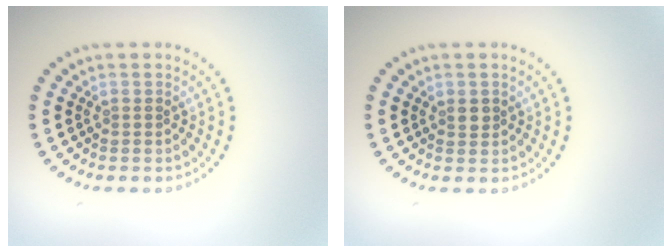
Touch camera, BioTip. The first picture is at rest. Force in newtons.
{"total": 1.1, "press": 1.0, "slide": 0.4}